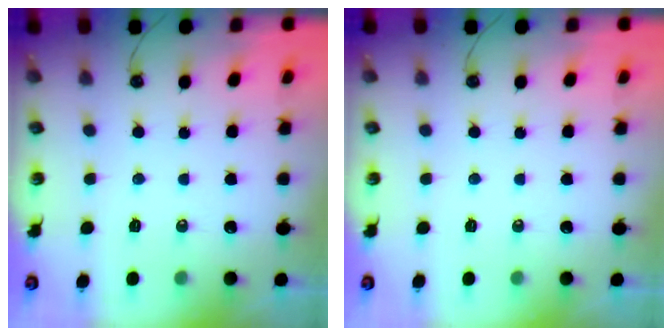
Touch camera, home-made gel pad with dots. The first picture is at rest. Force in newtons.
{"total": 0.0}